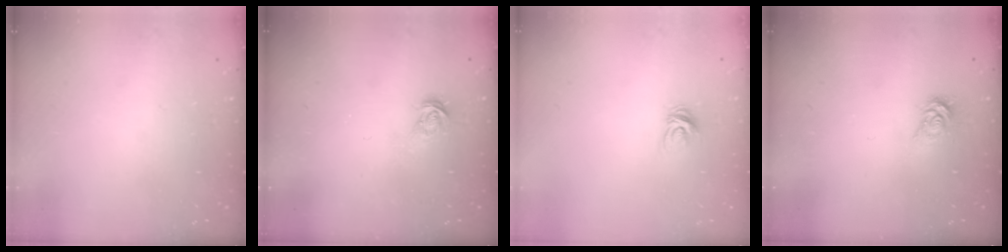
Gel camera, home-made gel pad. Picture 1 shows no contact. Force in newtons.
{"total": 3.3, "press": 3.3, "slide": 0.1}
{"total": 5.0, "press": 4.9, "slide": 0.5}
{"total": 3.4, "press": 3.4, "slide": 0.4}